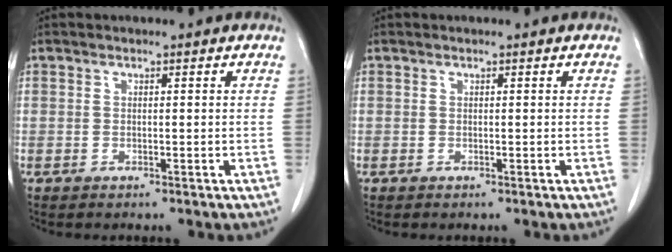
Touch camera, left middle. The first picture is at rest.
{"total": 0.0}